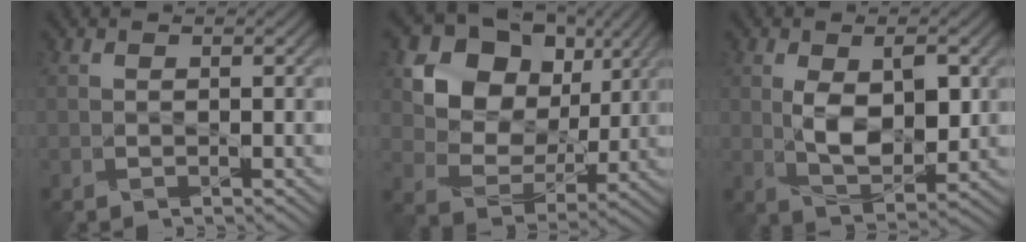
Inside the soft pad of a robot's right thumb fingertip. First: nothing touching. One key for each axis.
{"total": 12.2, "fx": 4.8, "fy": 9.3, "fz": 6.3, "tx": -0.134, "ty": 0.000, "tz": 0.081}
{"total": 7.7, "fx": 0.8, "fy": 4.1, "fz": 6.5, "tx": -0.126, "ty": -0.010, "tz": 0.020}